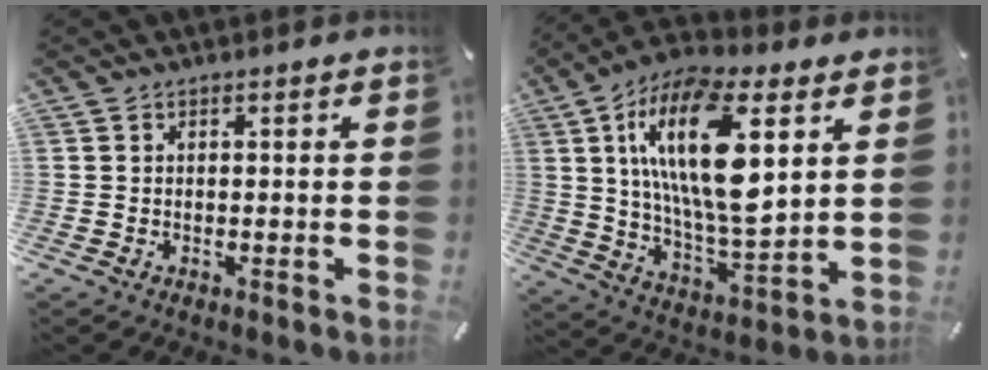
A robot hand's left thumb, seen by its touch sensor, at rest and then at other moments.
{"total": 21.5, "force": [7.7, 8.6, 18.2], "torque": [-0.361, -0.029, 0.116]}